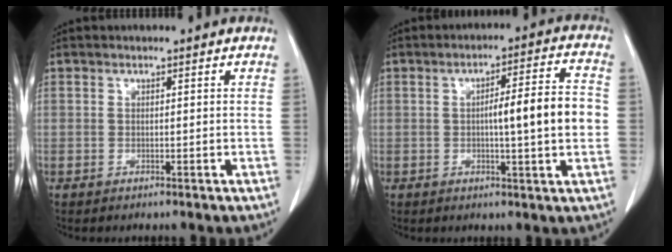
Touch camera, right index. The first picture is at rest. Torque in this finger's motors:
{"motor_torque": [0.40, 0.08, 0.23, 0.05]}